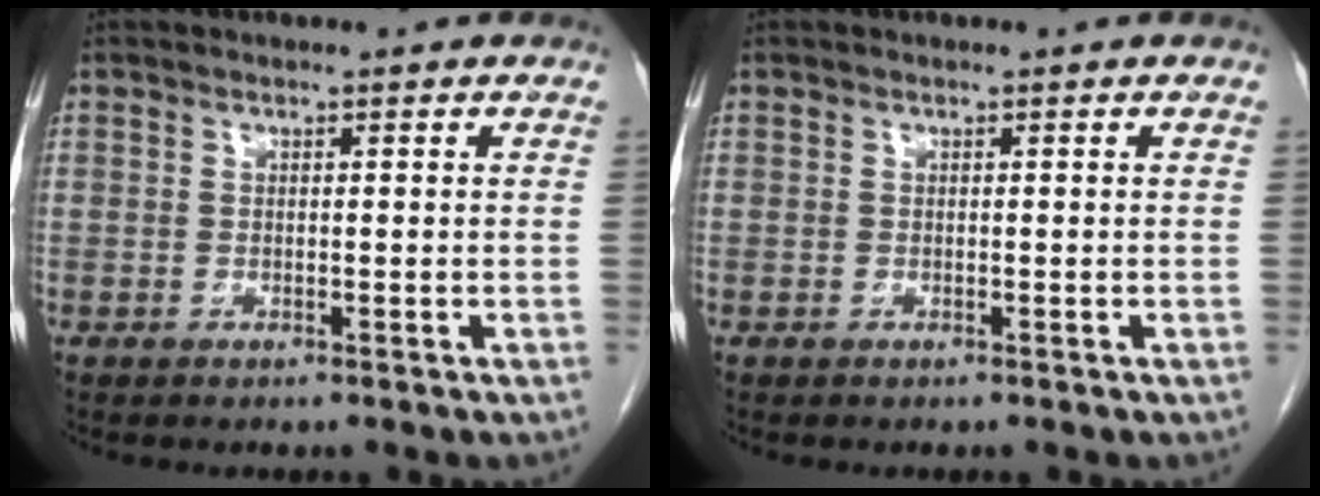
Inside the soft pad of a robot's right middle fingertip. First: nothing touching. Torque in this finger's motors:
{"motor_torque": [0.02, -0.23, 0.03, 0.01]}